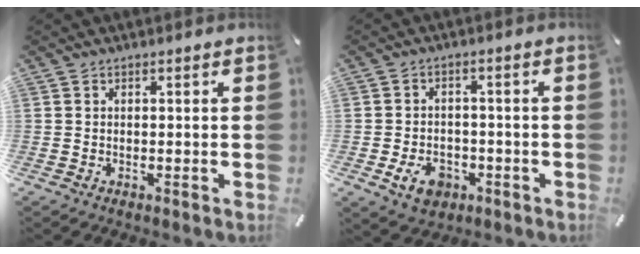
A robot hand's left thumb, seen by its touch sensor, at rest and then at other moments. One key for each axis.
{"total": 6.7, "fx": -2.6, "fy": 5.0, "fz": 3.6, "tx": -0.075, "ty": 0.006, "tz": -0.049}